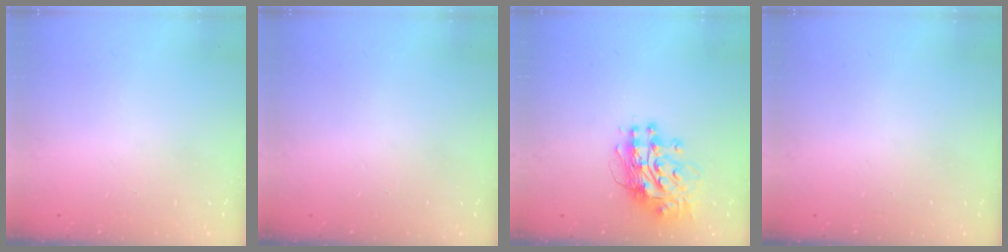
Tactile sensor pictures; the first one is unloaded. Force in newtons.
{"total": 0.0}
{"total": 12.3, "press": 12.3, "slide": 1.1}
{"total": 0.0}